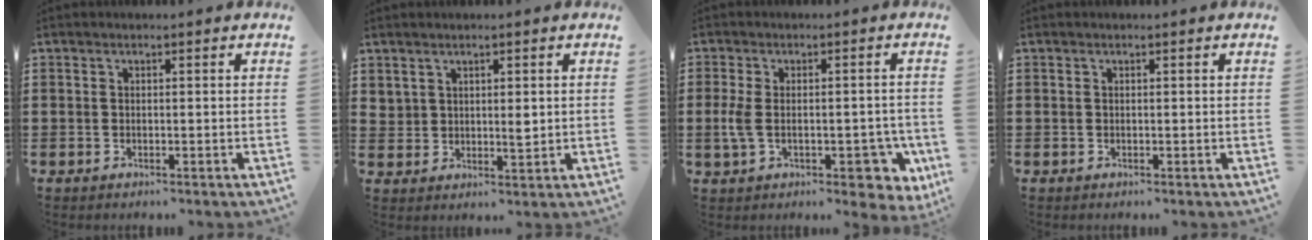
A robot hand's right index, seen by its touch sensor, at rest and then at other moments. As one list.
[{"total": 2.6, "force": [1.6, 1.6, 1.4], "torque": [-0.025, 0.000, 0.029]}, {"total": 8.9, "force": [-2.0, 4.9, 7.2], "torque": [-0.134, 0.004, -0.033]}, {"total": 0.0}]